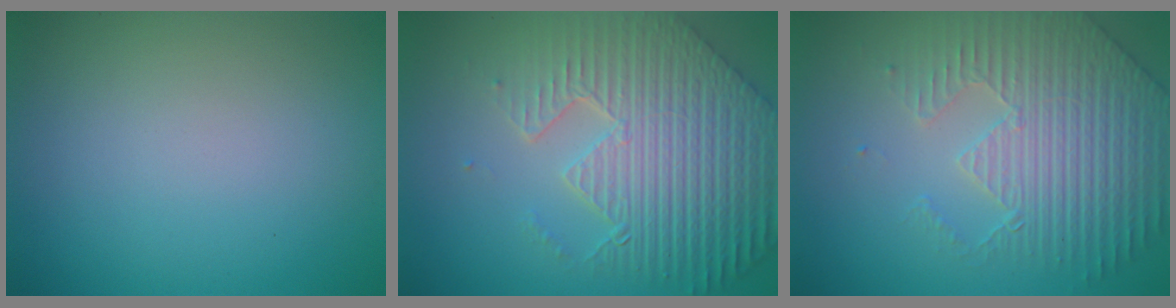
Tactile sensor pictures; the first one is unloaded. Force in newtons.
{"total": 9.2, "press": 6.5, "slide": 6.6}
{"total": 4.4, "press": 4.3, "slide": 1.1}